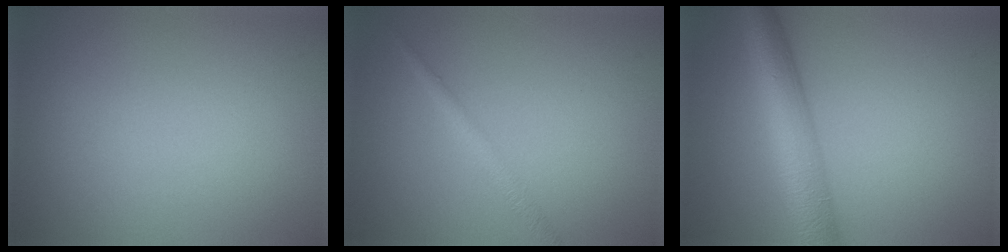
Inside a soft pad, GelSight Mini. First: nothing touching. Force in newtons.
{"total": 1.6, "press": 1.6, "slide": 0.1}
{"total": 6.0, "press": 6.0, "slide": 0.2}